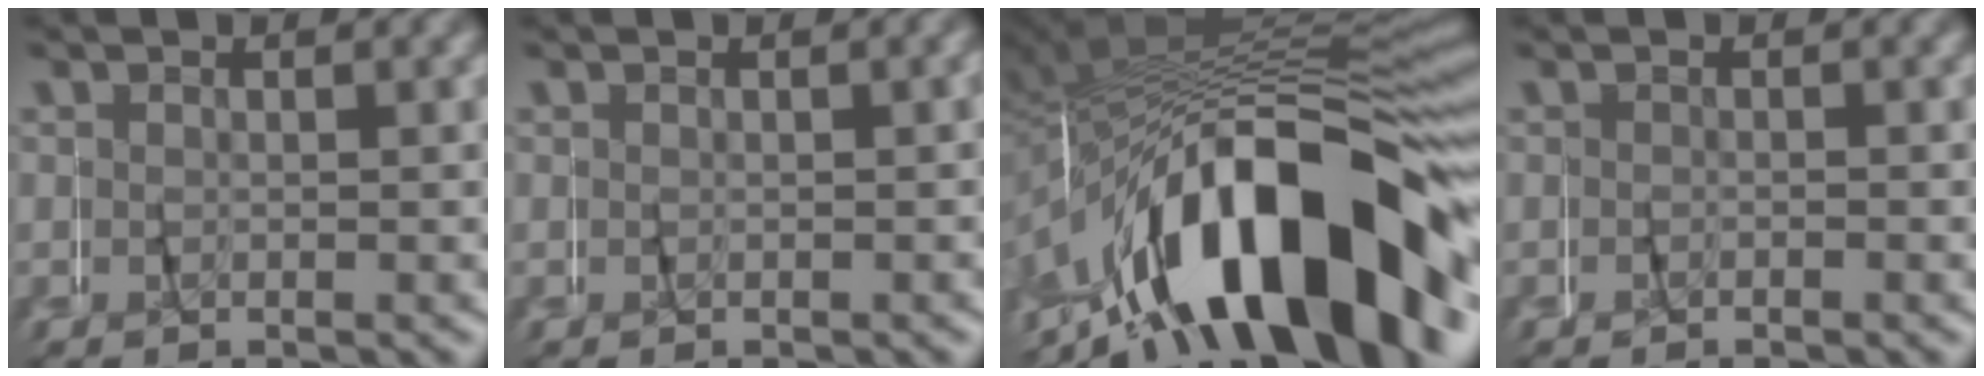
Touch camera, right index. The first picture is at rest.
{"total": 0.0}
{"total": 18.4, "force": [-7.6, 8.3, 14.5], "torque": [-0.238, 0.001, -0.106]}
{"total": 0.5, "force": [-0.3, 0.3, 0.3], "torque": [-0.012, 0.001, -0.007]}